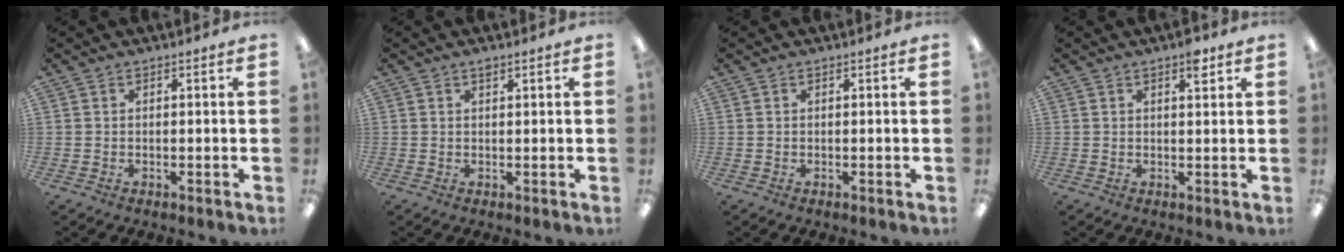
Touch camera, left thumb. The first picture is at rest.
{"total": 1.2, "force": [0.9, 0.3, 0.7], "torque": [-0.017, 0.001, 0.016]}
{"total": 0.0}
{"total": 3.7, "force": [2.4, 1.4, 2.5], "torque": [-0.023, -0.011, 0.034]}